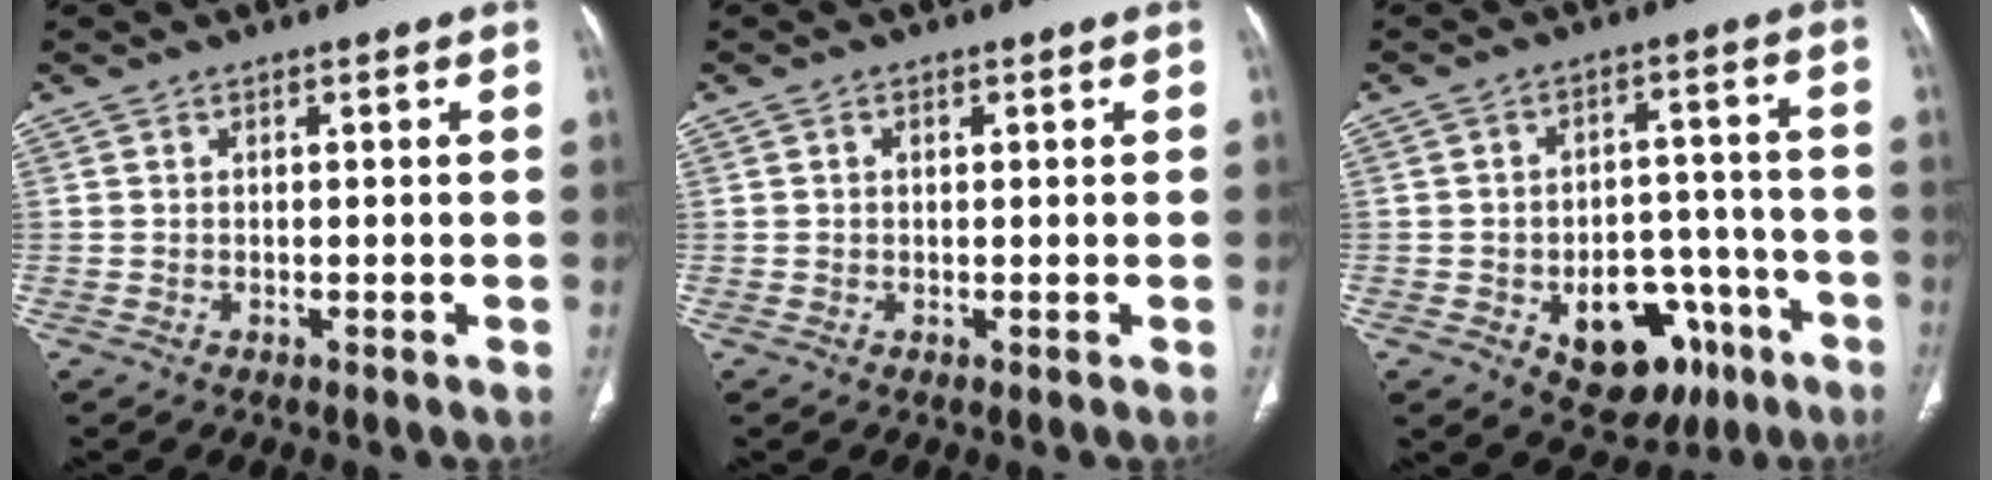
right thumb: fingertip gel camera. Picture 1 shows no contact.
{"total": 1.0, "force": [0.3, 0.7, 0.6], "torque": [-0.008, 0.001, 0.004]}
{"total": 15.1, "force": [-6.8, 9.9, 9.1], "torque": [-0.080, 0.049, -0.083]}